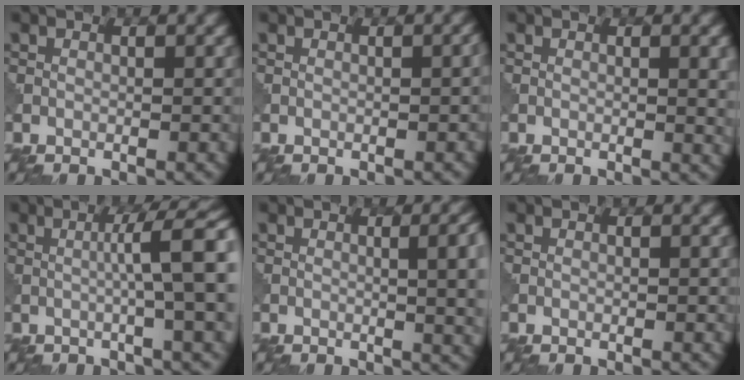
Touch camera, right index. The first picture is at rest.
{"total": 1.2, "force": [-0.1, 0.4, 1.1], "torque": [-0.009, 0.003, 0.000]}
{"total": 2.7, "force": [0.5, 0.8, 2.6], "torque": [-0.025, 0.003, 0.005]}
{"total": 10.0, "force": [0.9, 2.2, 9.8], "torque": [-0.109, 0.016, 0.010]}
{"total": 6.5, "force": [0.5, 2.7, 5.9], "torque": [-0.036, 0.007, 0.010]}
{"total": 0.0}